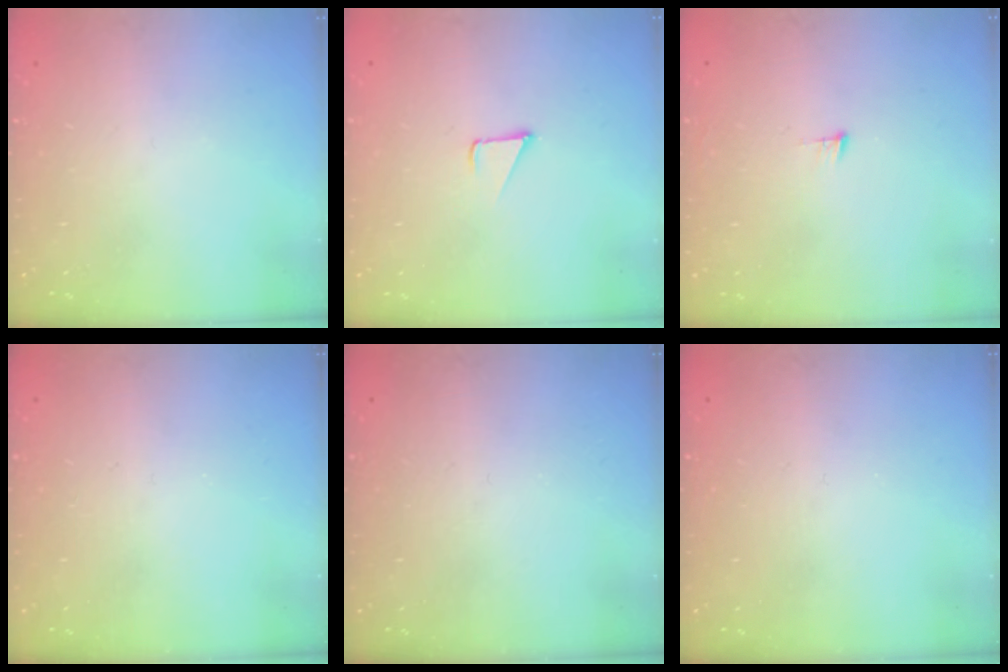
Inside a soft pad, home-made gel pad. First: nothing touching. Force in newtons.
{"total": 2.3, "press": 2.3, "slide": 0.2}
{"total": 4.5, "press": 4.5, "slide": 0.3}
{"total": 0.0}
{"total": 0.0}
{"total": 0.0}